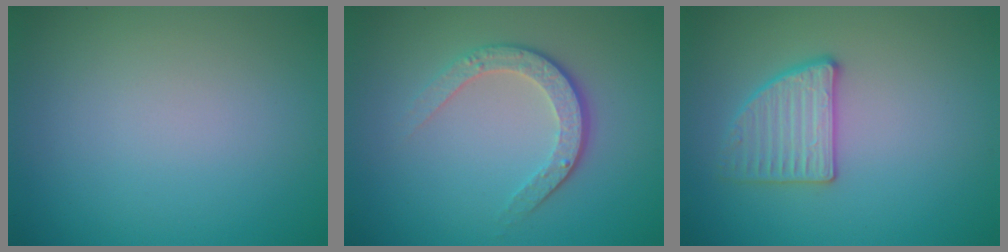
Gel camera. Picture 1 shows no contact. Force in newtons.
{"total": 3.5, "press": 2.7, "slide": 2.3}
{"total": 2.8, "press": 2.8, "slide": 0.3}